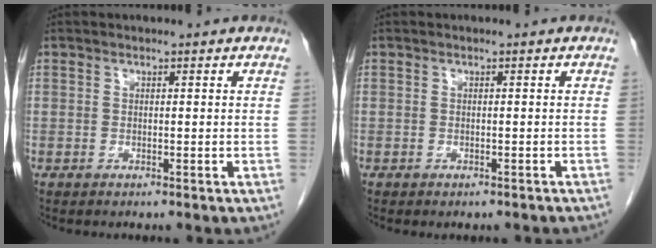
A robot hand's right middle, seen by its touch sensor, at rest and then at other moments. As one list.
[{"total": 1.7, "force": [-1.4, 0.6, 0.7], "torque": [-0.013, -0.002, -0.014]}]